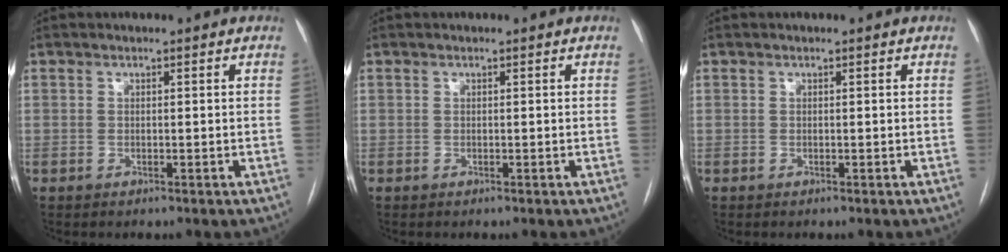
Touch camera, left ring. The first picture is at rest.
{"total": 0.0}
{"total": 0.0}